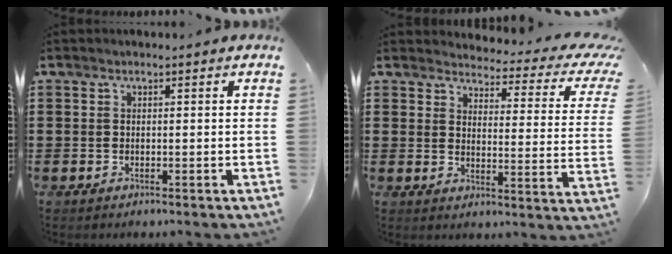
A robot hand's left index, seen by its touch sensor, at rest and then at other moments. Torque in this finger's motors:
{"motor_torque": [1.19, -0.95, 0.03, -0.16]}